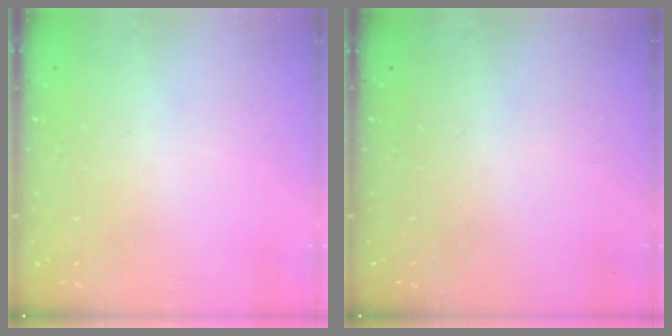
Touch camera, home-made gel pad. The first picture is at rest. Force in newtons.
{"total": 0.0}